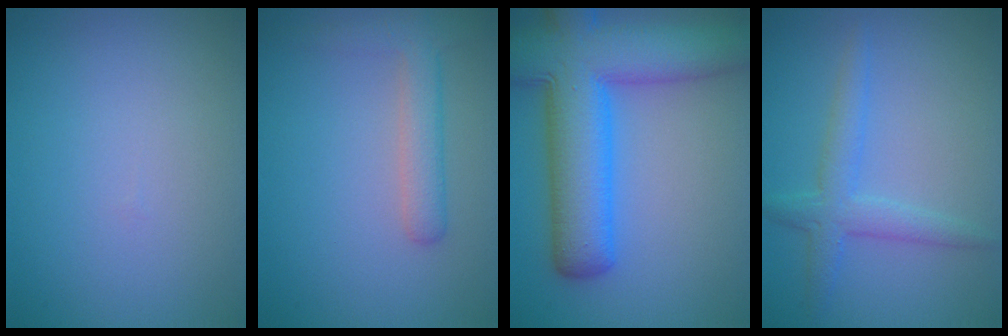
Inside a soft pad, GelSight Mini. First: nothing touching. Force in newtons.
{"total": 2.8, "press": 2.8, "slide": 0.2}
{"total": 11.0, "press": 11.0, "slide": 0.4}
{"total": 2.9, "press": 2.9, "slide": 0.1}